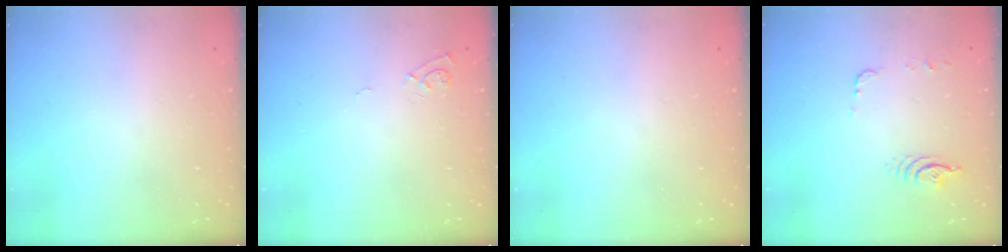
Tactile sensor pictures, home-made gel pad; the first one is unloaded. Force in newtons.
{"total": 6.8, "press": 6.8, "slide": 0.6}
{"total": 0.0}
{"total": 5.2, "press": 5.1, "slide": 1.1}